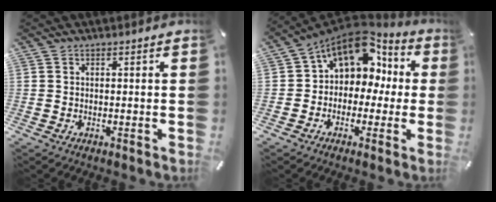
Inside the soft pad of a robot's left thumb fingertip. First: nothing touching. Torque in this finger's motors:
{"motor_torque": [1.54, 3.47, 1.12, 0.66, 0.17]}